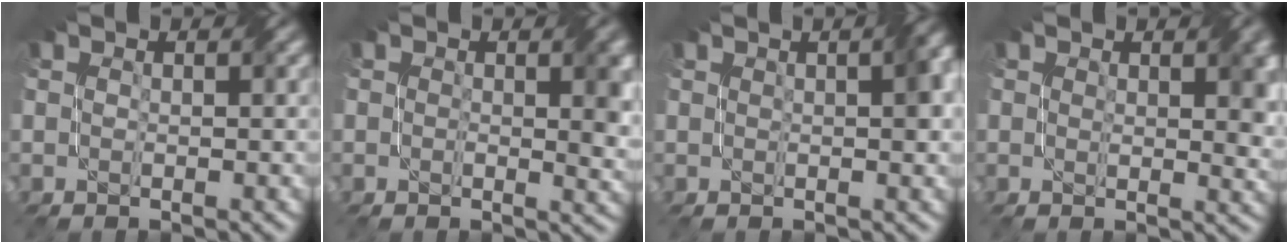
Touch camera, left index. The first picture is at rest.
{"total": 3.4, "force": [0.5, 1.3, 3.1], "torque": [-0.039, -0.001, 0.007]}
{"total": 3.1, "force": [0.7, 0.8, 2.9], "torque": [-0.037, 0.013, 0.010]}
{"total": 3.5, "force": [0.9, 1.7, 2.9], "torque": [-0.033, -0.002, 0.016]}